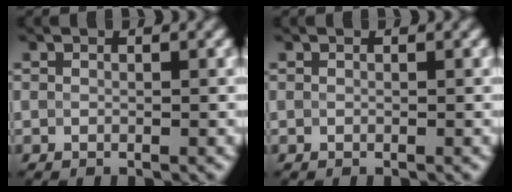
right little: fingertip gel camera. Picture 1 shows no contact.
{"total": 0.0}